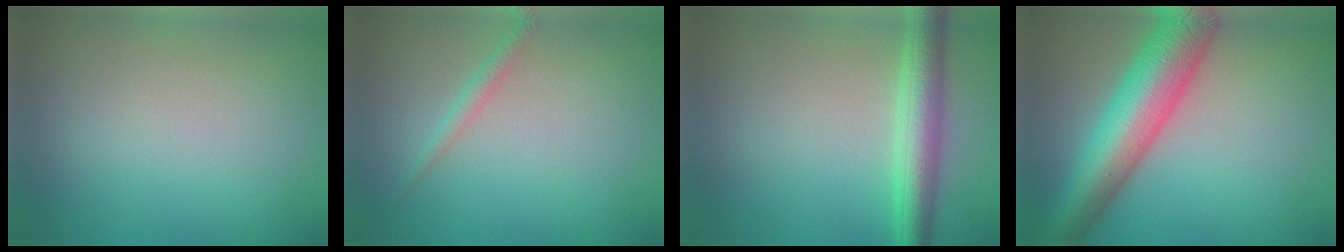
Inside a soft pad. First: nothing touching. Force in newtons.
{"total": 1.2, "press": 1.2, "slide": 0.0}
{"total": 4.4, "press": 4.4, "slide": 0.1}
{"total": 9.5, "press": 9.5, "slide": 0.1}